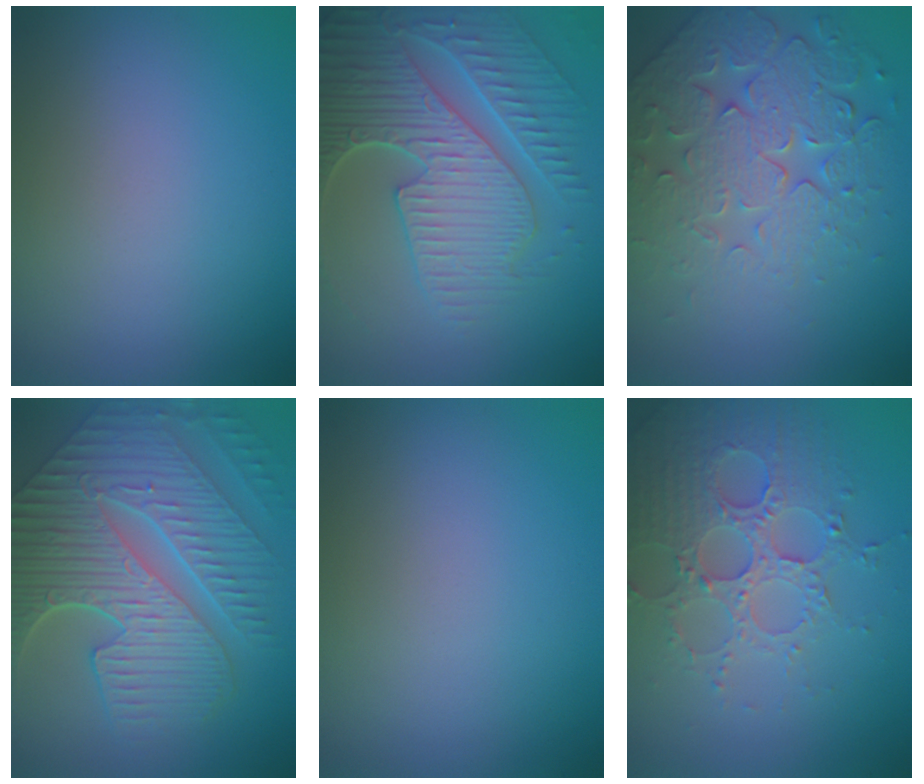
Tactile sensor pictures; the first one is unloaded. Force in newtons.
{"total": 8.2, "press": 6.1, "slide": 5.4}
{"total": 6.4, "press": 5.5, "slide": 3.4}
{"total": 10.6, "press": 7.3, "slide": 7.7}
{"total": 0.0}
{"total": 4.9, "press": 4.1, "slide": 2.7}